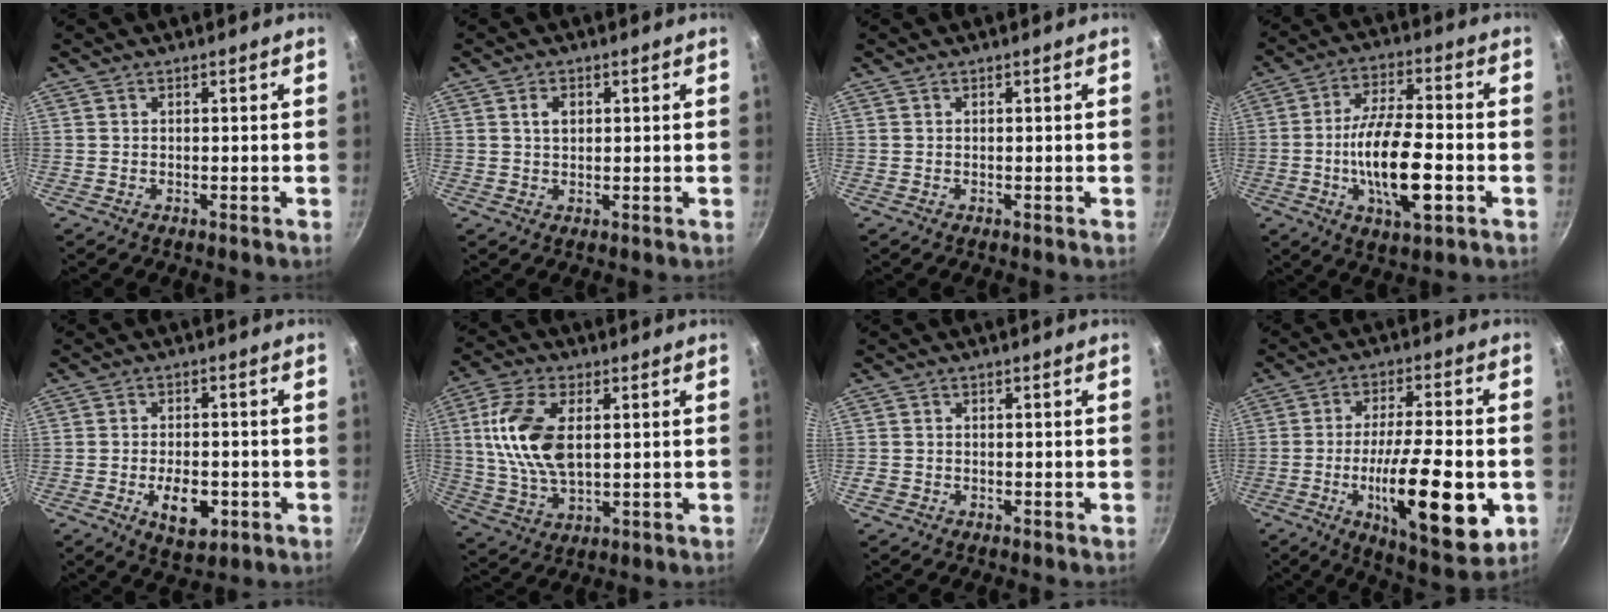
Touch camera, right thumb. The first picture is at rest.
{"total": 2.6, "force": [0.7, 1.8, 1.8], "torque": [-0.023, 0.000, 0.013]}
{"total": 0.0}
{"total": 15.4, "force": [-3.6, 5.5, 13.9], "torque": [-0.245, 0.019, -0.065]}
{"total": 8.1, "force": [-2.6, 4.5, 6.2], "torque": [-0.083, 0.006, -0.033]}
{"total": 14.0, "force": [2.5, 7.6, 11.5], "torque": [-0.221, -0.002, 0.047]}
{"total": 1.0, "force": [-0.6, 0.8, 0.4], "torque": [-0.010, 0.003, -0.008]}
{"total": 20.6, "force": [-5.1, 6.1, 19.0], "torque": [-0.290, 0.005, -0.080]}